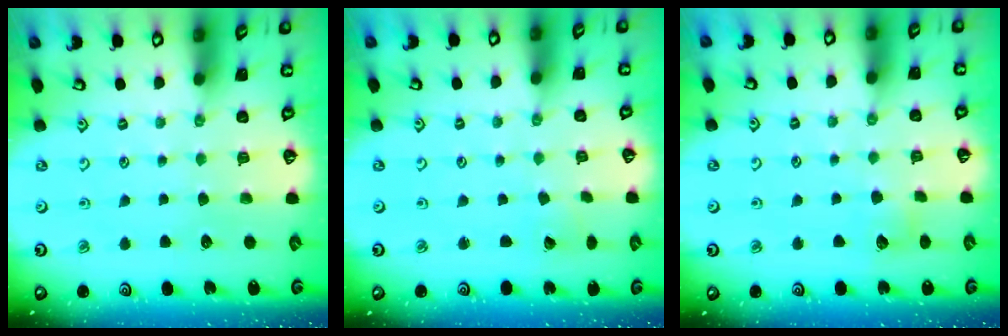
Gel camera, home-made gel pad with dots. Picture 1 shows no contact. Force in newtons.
{"total": 1.5, "press": 1.5, "slide": 0.2}
{"total": 5.1, "press": 5.1, "slide": 0.6}